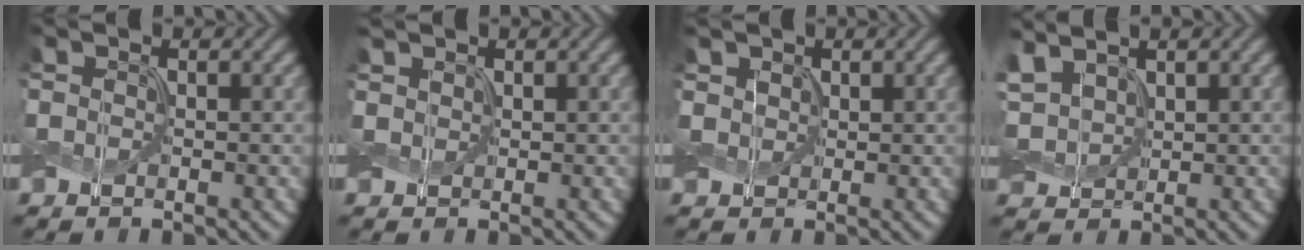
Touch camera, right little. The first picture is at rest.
{"total": 0.8, "force": [0.7, 0.4, 0.1], "torque": [-0.004, 0.001, 0.016]}
{"total": 0.9, "force": [0.5, 0.8, 0.1], "torque": [-0.008, -0.003, 0.010]}
{"total": 3.4, "force": [1.9, 2.1, 1.8], "torque": [-0.054, 0.009, 0.035]}